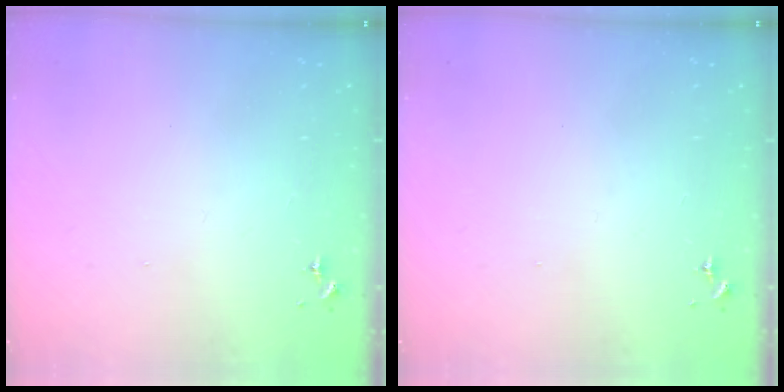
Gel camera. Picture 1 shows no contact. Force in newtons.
{"total": 0.0}